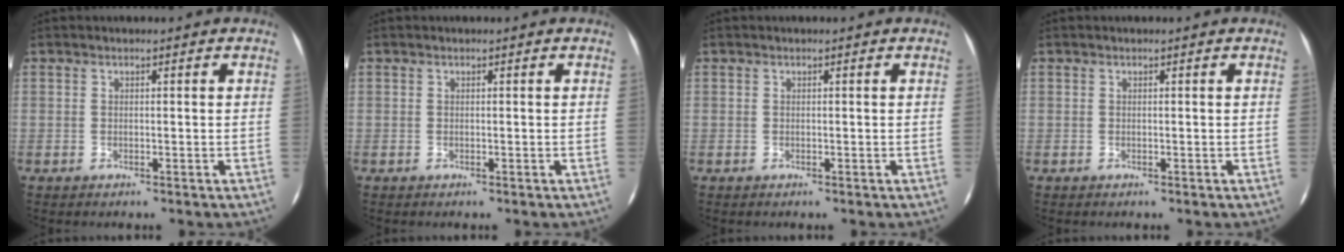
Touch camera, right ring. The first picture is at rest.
{"total": 0.0}
{"total": 0.0}
{"total": 0.0}